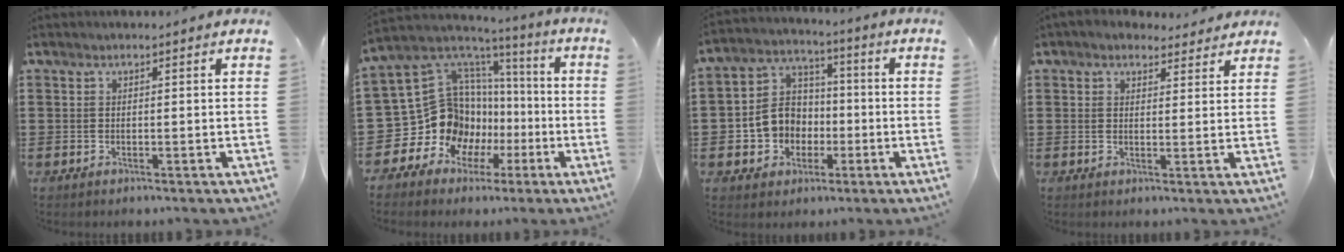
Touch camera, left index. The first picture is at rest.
{"total": 14.8, "force": [-2.9, 13.4, 5.4], "torque": [-0.153, -0.033, -0.027]}
{"total": 7.8, "force": [-1.7, 7.2, 2.5], "torque": [-0.088, 0.011, -0.034]}
{"total": 3.0, "force": [2.7, 1.2, 0.7], "torque": [-0.014, -0.007, 0.048]}